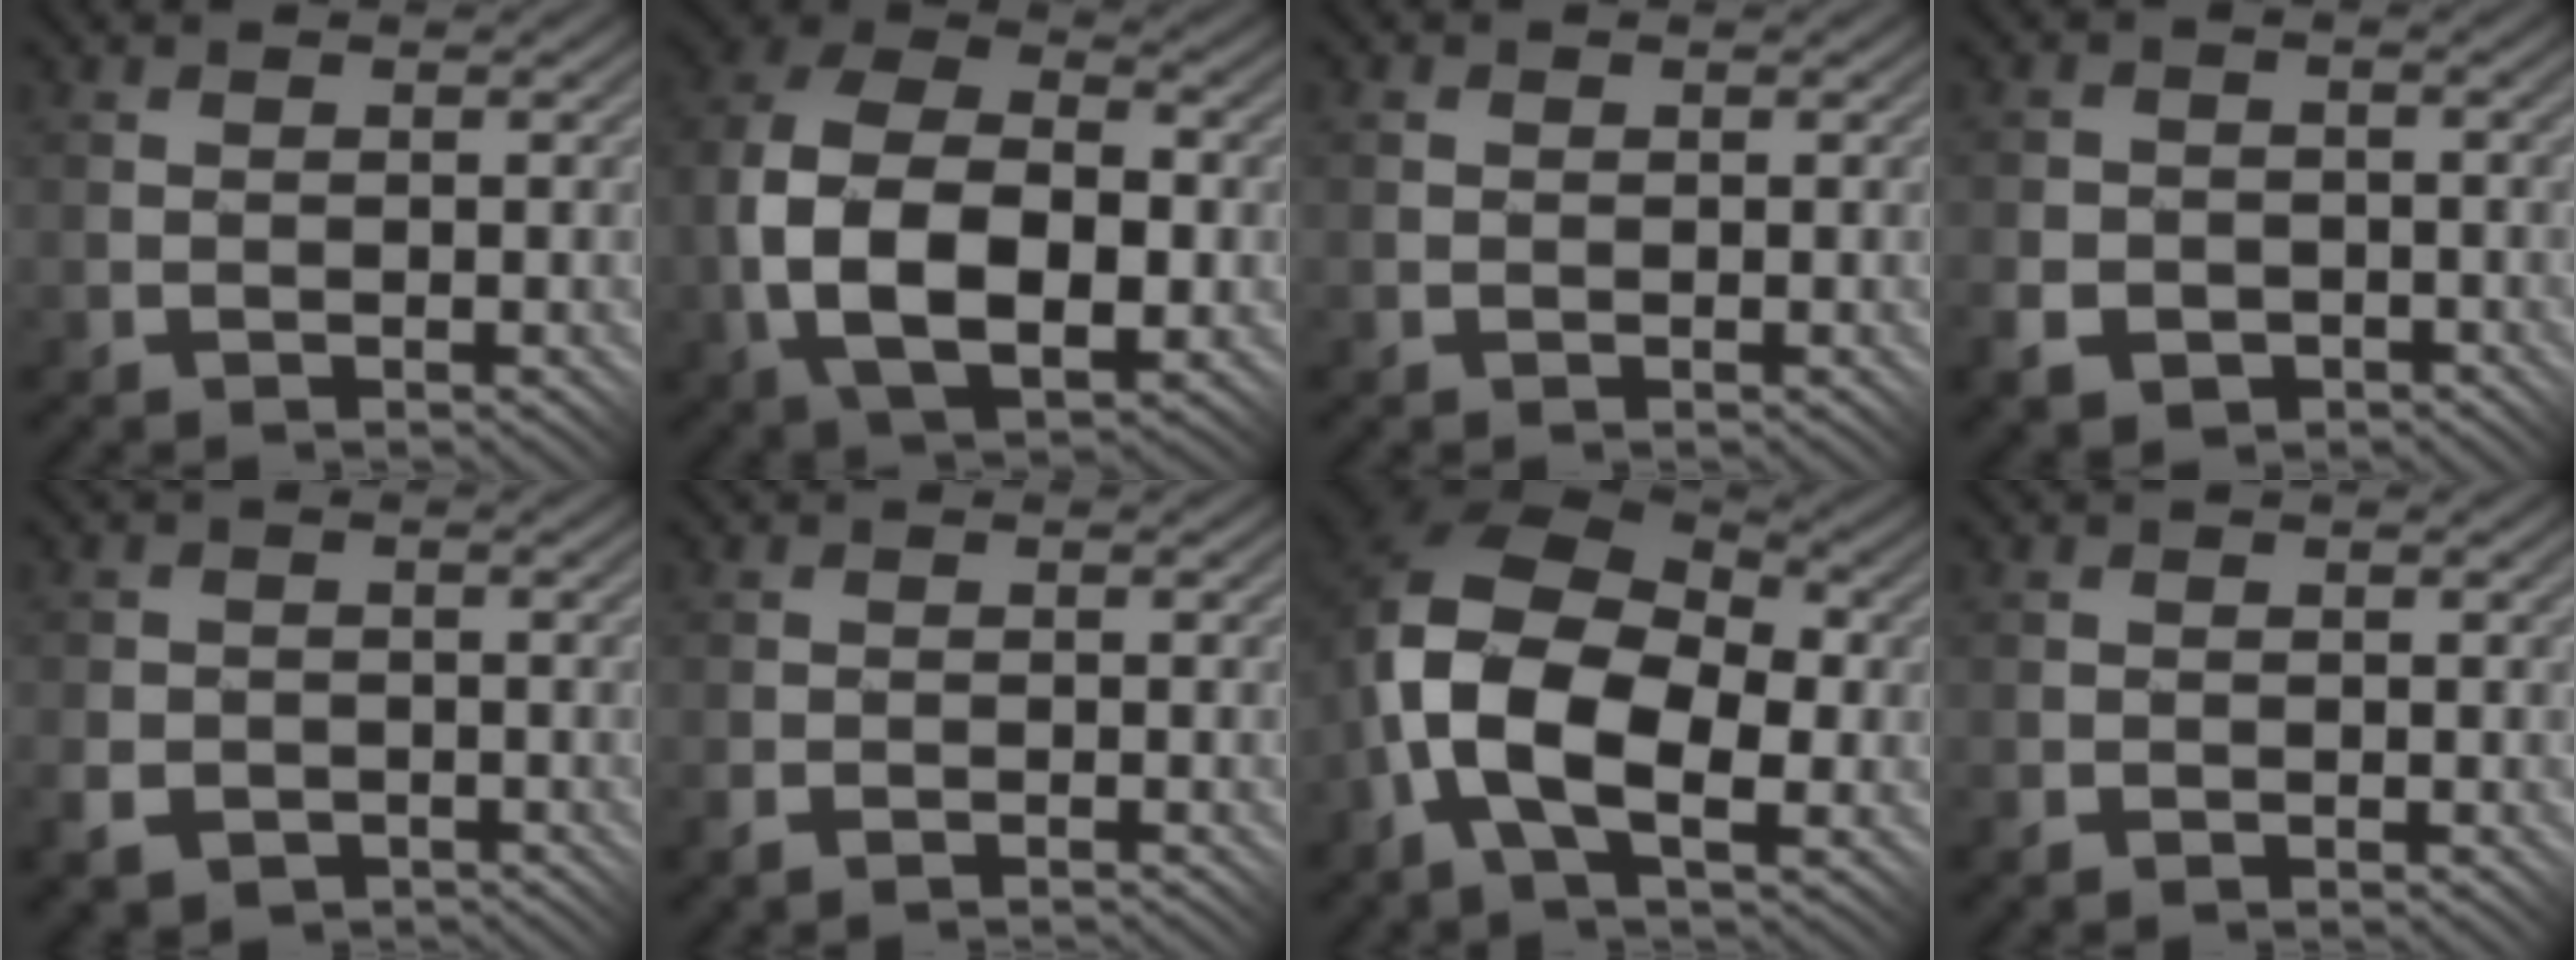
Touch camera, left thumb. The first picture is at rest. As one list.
[{"total": 12.7, "force": [-2.1, 7.9, 9.7], "torque": [-0.205, -0.004, -0.044]}, {"total": 1.3, "force": [0.4, 1.3, 0.3], "torque": [-0.007, 0.004, 0.002]}, {"total": 4.5, "force": [-2.3, 3.6, 1.5], "torque": [-0.030, -0.011, -0.051]}, {"total": 3.7, "force": [-2.1, 2.8, 1.2], "torque": [-0.028, -0.008, -0.043]}, {"total": 1.3, "force": [-1.2, 0.3, 0.3], "torque": [-0.008, 0.002, -0.030]}, {"total": 12.8, "force": [-2.4, 8.0, 9.8], "torque": [-0.205, -0.002, -0.053]}, {"total": 0.7, "force": [-0.6, 0.3, 0.1], "torque": [0.000, 0.001, -0.014]}]